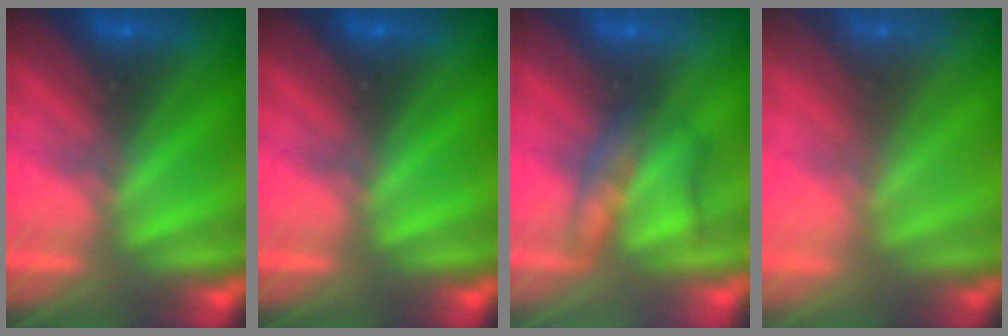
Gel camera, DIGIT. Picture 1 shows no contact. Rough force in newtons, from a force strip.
{"total": 0.0}
{"total": 2.2}
{"total": 8.0}